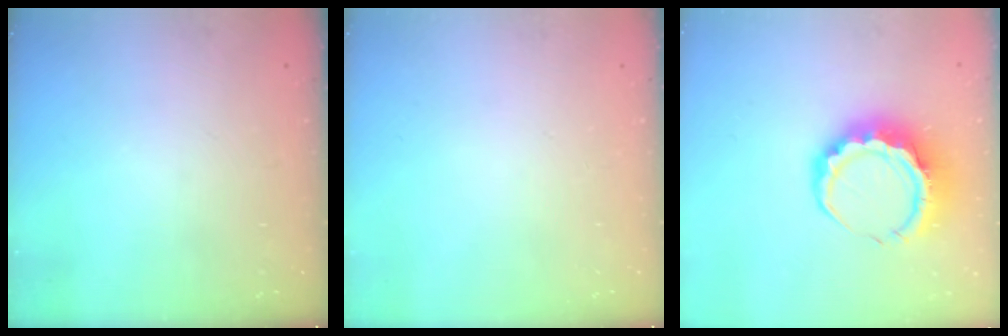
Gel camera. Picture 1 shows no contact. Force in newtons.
{"total": 0.0}
{"total": 11.0, "press": 10.8, "slide": 2.1}